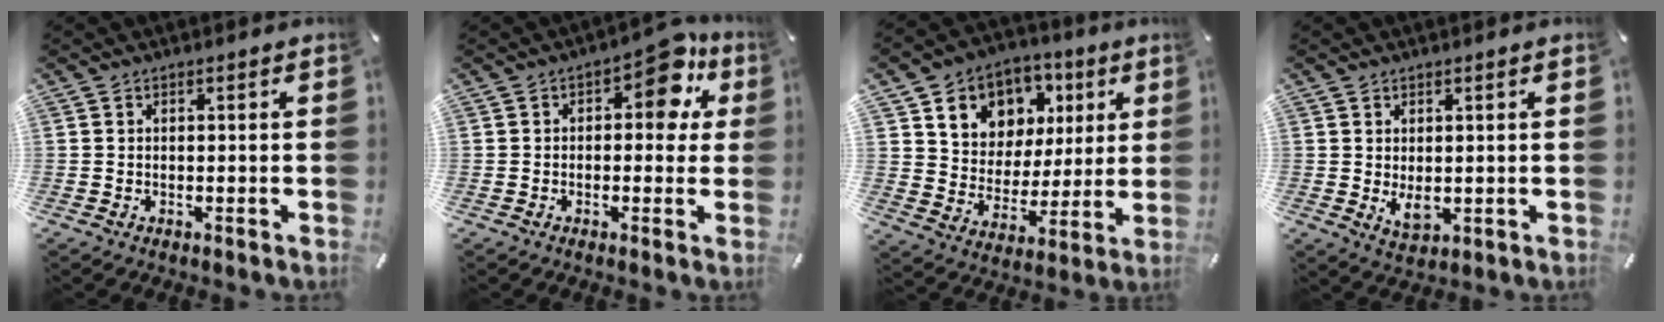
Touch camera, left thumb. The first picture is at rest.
{"total": 10.2, "force": [3.9, 5.5, 7.6], "torque": [-0.082, -0.020, 0.059]}
{"total": 10.2, "force": [4.2, 9.2, 1.6], "torque": [-0.038, -0.030, 0.083]}
{"total": 4.2, "force": [0.2, 2.9, 3.0], "torque": [-0.060, -0.005, 0.004]}